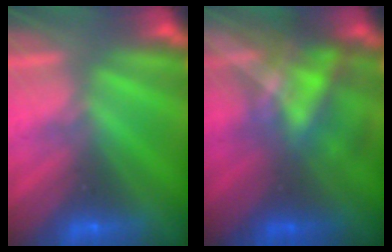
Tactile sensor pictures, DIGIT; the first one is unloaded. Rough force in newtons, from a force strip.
{"total": 4.6}